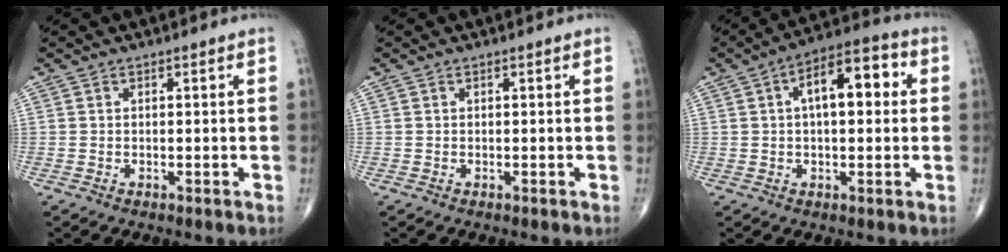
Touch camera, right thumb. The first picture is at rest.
{"total": 0.0}
{"total": 11.4, "force": [2.2, 5.3, 9.8], "torque": [-0.134, 0.029, 0.025]}